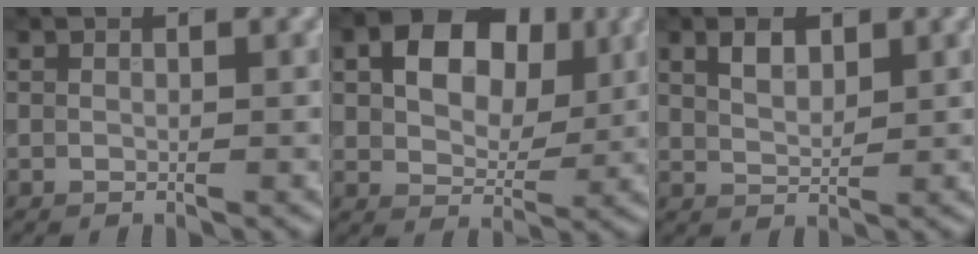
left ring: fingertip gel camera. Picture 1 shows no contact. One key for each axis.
{"total": 7.9, "fx": 2.1, "fy": 5.4, "fz": 5.3, "tx": -0.085, "ty": 0.011, "tz": 0.023}
{"total": 2.4, "fx": 1.2, "fy": 1.3, "fz": 1.5, "tx": -0.031, "ty": 0.003, "tz": 0.025}